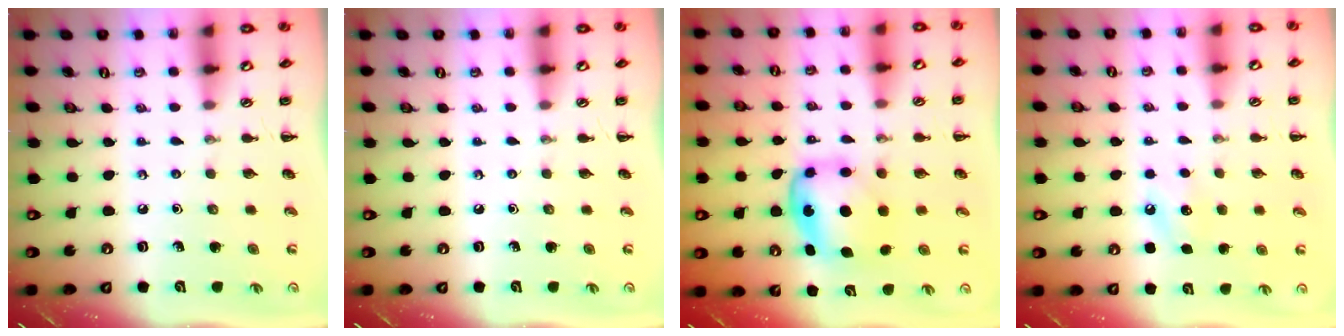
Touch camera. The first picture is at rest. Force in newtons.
{"total": 0.0}
{"total": 5.8, "press": 5.8, "slide": 0.8}
{"total": 7.0, "press": 6.8, "slide": 1.6}